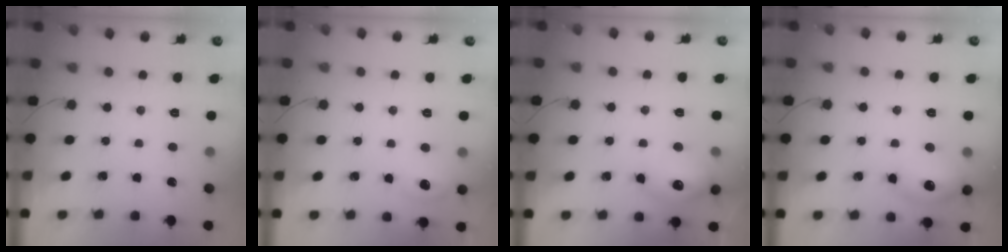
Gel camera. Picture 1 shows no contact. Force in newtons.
{"total": 7.9, "press": 6.9, "slide": 3.9}
{"total": 14.1, "press": 14.1, "slide": 1.2}
{"total": 11.9, "press": 11.9, "slide": 1.2}